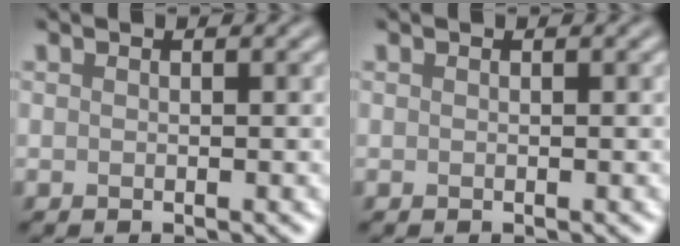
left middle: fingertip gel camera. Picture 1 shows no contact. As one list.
[{"total": 0.0}]